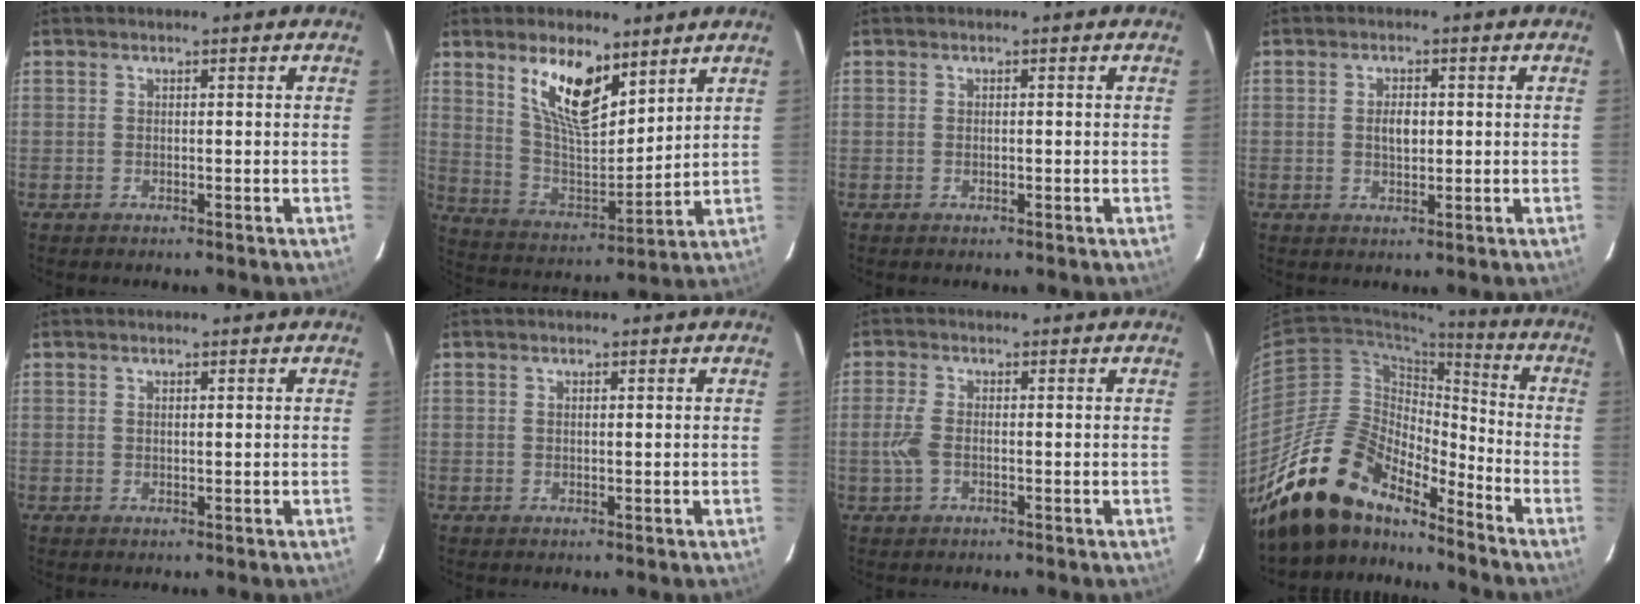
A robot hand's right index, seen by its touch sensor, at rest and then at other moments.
{"total": 14.0, "force": [8.4, 5.5, 9.7], "torque": [-0.179, -0.001, 0.167]}
{"total": 0.6, "force": [-0.1, 0.2, 0.6], "torque": [-0.009, 0.001, -0.001]}
{"total": 3.0, "force": [0.2, 1.7, 2.5], "torque": [-0.044, 0.004, 0.004]}
{"total": 0.9, "force": [0.4, 0.4, 0.7], "torque": [-0.012, 0.003, 0.006]}
{"total": 0.6, "force": [0.3, 0.3, 0.5], "torque": [-0.010, 0.003, 0.005]}
{"total": 3.9, "force": [-0.8, 1.9, 3.3], "torque": [-0.078, 0.000, -0.015]}
{"total": 17.7, "force": [-15.3, 6.0, 6.8], "torque": [-0.130, 0.010, -0.282]}